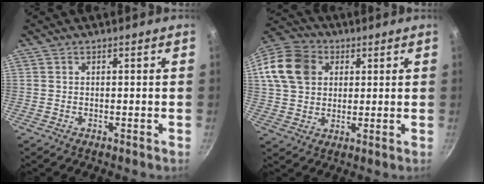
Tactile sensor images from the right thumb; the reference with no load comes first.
{"total": 15.4, "force": [4.1, 12.2, 8.4], "torque": [-0.156, 0.022, 0.065]}